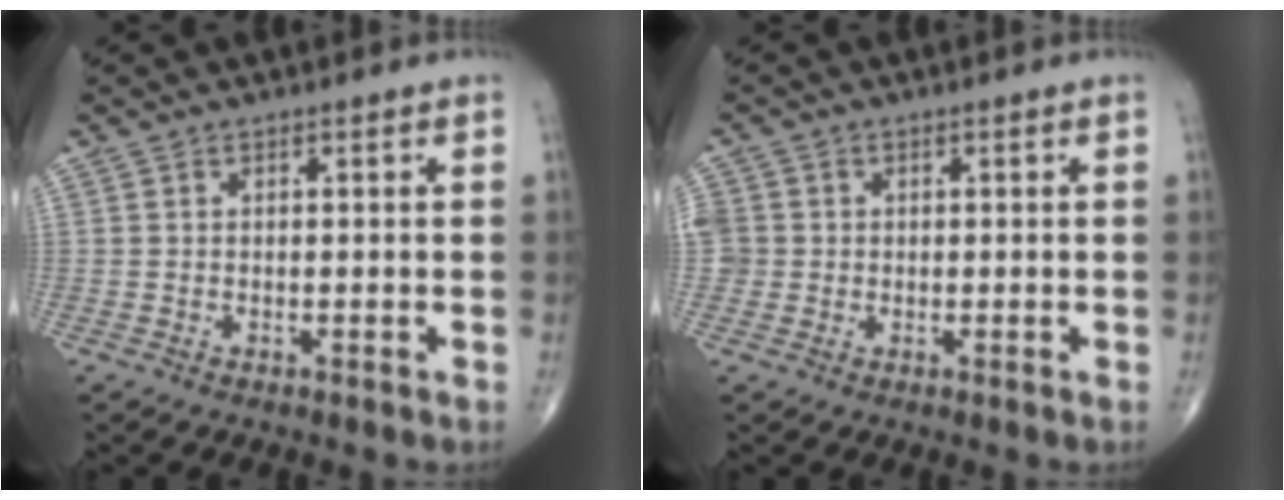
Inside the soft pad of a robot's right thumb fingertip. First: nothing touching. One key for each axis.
{"total": 4.0, "fx": 0.1, "fy": 3.8, "fz": 1.0, "tx": -0.014, "ty": 0.010, "tz": 0.003}